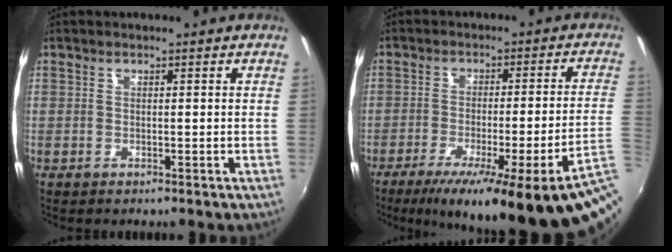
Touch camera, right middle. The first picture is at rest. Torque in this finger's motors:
{"motor_torque": [1.09, -1.05, 0.89, 0.21]}